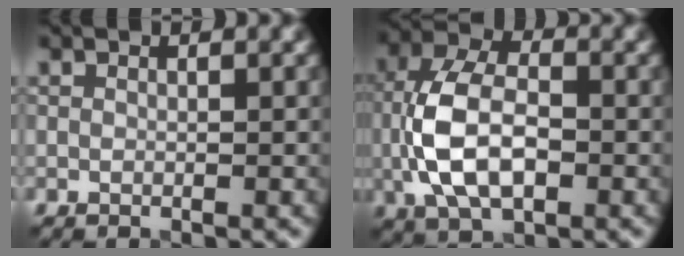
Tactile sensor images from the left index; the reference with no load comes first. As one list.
[{"total": 8.0, "force": [-1.1, 4.4, 6.5], "torque": [-0.130, 0.010, -0.028]}]